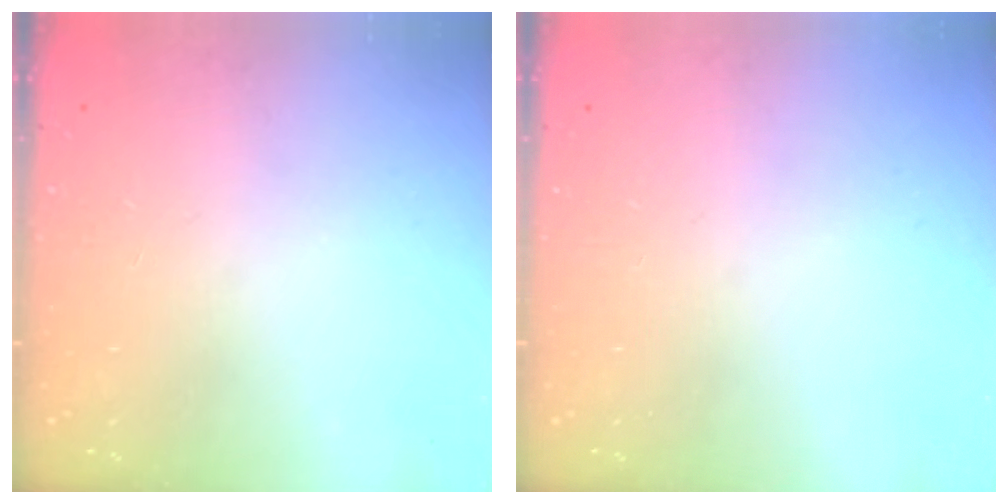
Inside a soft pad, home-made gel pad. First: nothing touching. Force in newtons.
{"total": 0.0}